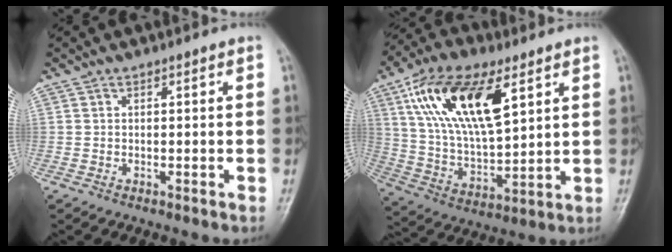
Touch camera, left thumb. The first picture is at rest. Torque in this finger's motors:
{"motor_torque": [2.59, 2.41, 2.07, -0.70, 0.43]}